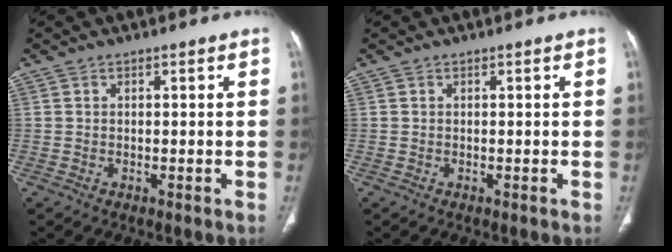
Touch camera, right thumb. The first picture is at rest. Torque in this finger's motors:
{"motor_torque": [0.00, 0.00, 0.00, 0.00, 0.00]}